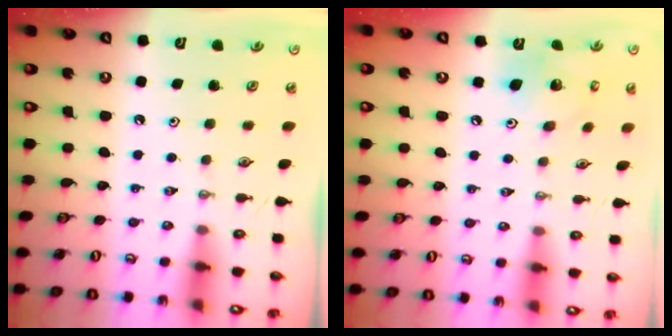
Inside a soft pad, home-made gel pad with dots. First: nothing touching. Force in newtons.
{"total": 13.3, "press": 12.9, "slide": 3.0}